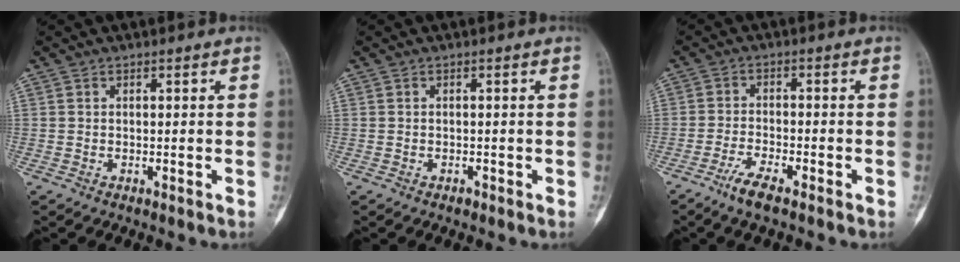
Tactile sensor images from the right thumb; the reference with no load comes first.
{"total": 0.7, "force": [-0.4, 0.5, 0.2], "torque": [-0.005, 0.001, -0.008]}
{"total": 4.6, "force": [-3.3, 0.9, 3.1], "torque": [-0.074, 0.011, -0.067]}